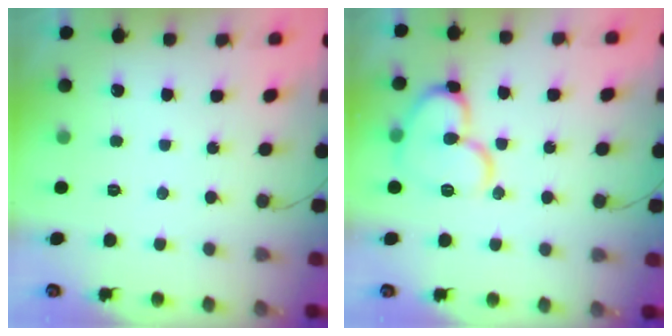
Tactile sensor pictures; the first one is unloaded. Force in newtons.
{"total": 14.4, "press": 14.4, "slide": 1.1}